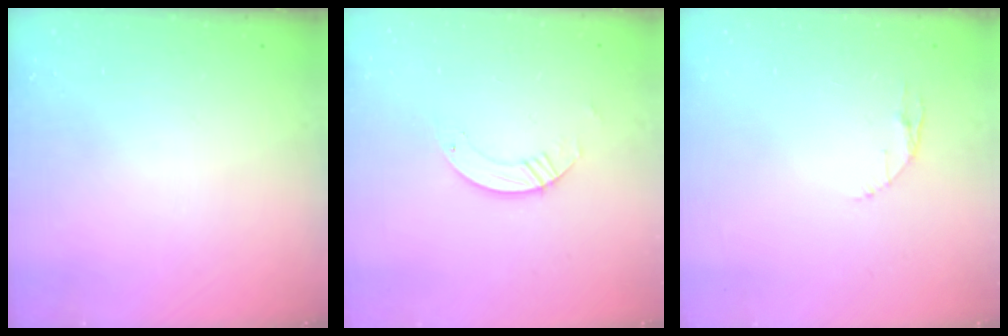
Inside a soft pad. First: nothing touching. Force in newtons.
{"total": 3.8, "press": 3.8, "slide": 0.1}
{"total": 2.9, "press": 2.9, "slide": 0.4}